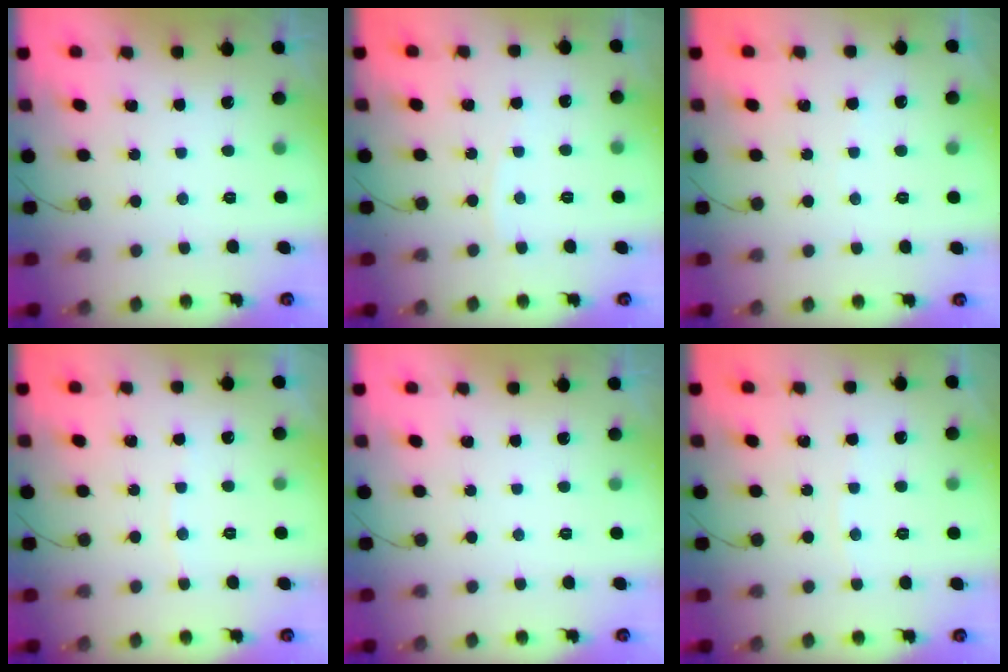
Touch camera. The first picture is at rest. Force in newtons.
{"total": 4.4, "press": 4.4, "slide": 0.6}
{"total": 1.9, "press": 1.8, "slide": 0.2}
{"total": 2.6, "press": 2.6, "slide": 0.4}
{"total": 0.0}
{"total": 2.0, "press": 2.0, "slide": 0.3}